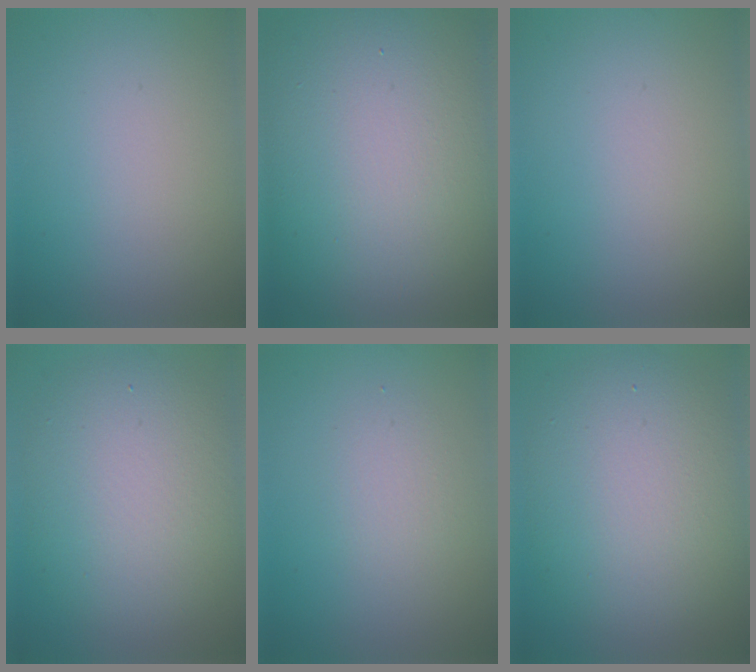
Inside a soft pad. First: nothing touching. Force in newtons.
{"total": 18.3, "press": 18.2, "slide": 1.2}
{"total": 0.0}
{"total": 8.6, "press": 8.6, "slide": 0.3}
{"total": 1.8, "press": 1.8, "slide": 0.1}
{"total": 9.5, "press": 9.5, "slide": 0.4}